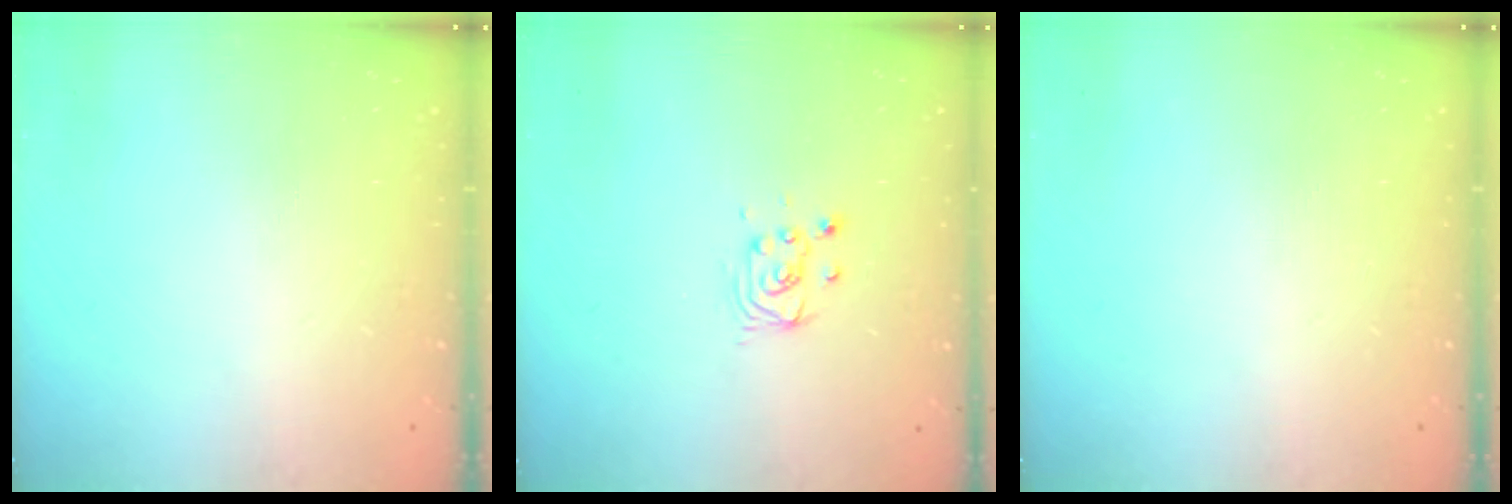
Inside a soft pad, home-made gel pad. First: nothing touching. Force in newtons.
{"total": 3.4, "press": 3.4, "slide": 0.4}
{"total": 0.0}